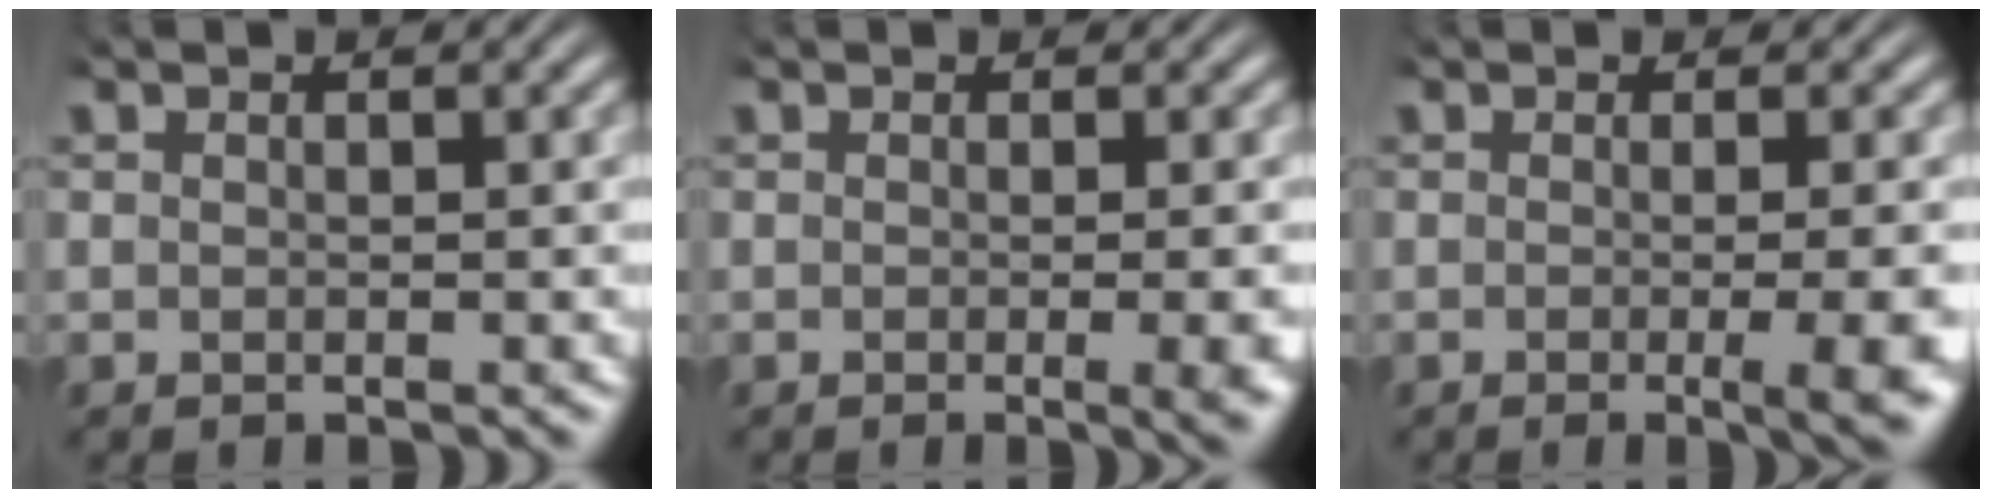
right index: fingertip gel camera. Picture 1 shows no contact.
{"total": 2.6, "force": [-0.7, 0.2, 2.5], "torque": [-0.026, -0.001, -0.012]}
{"total": 4.8, "force": [-1.6, 0.7, 4.5], "torque": [-0.037, 0.001, -0.029]}